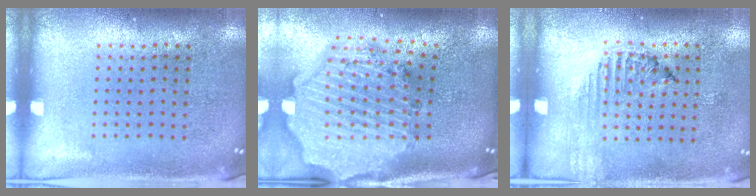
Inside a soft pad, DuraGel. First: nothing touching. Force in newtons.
{"total": 4.1, "press": 3.3, "slide": 2.4}
{"total": 1.2, "press": 1.2, "slide": 0.2}